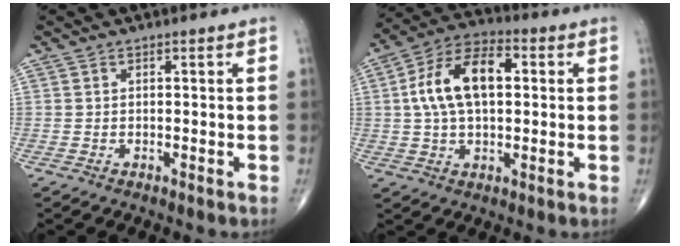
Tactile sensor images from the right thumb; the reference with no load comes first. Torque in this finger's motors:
{"motor_torque": [0.14, 0.14, 0.16, -0.08, 0.11]}